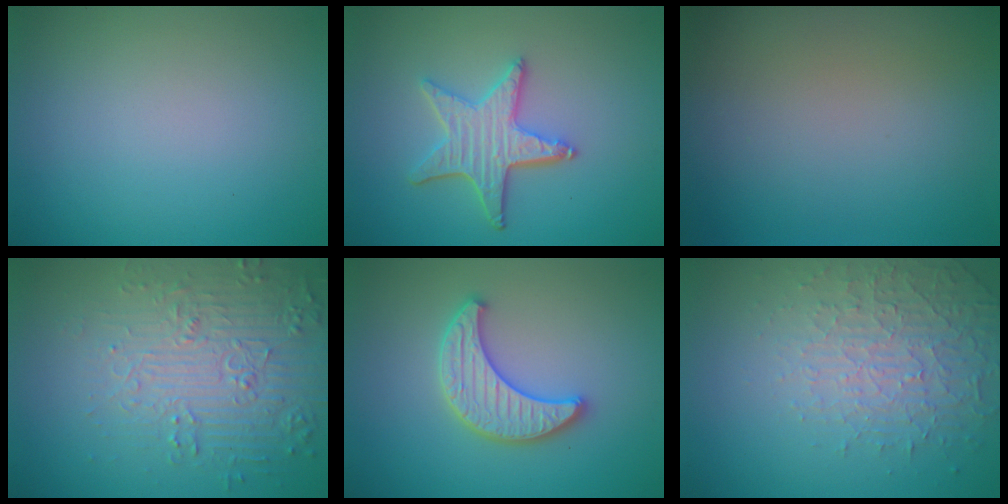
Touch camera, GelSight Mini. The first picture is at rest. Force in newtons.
{"total": 4.3, "press": 3.7, "slide": 2.2}
{"total": 0.0}
{"total": 5.0, "press": 4.8, "slide": 1.3}
{"total": 3.8, "press": 3.6, "slide": 1.0}
{"total": 4.5, "press": 3.1, "slide": 3.3}